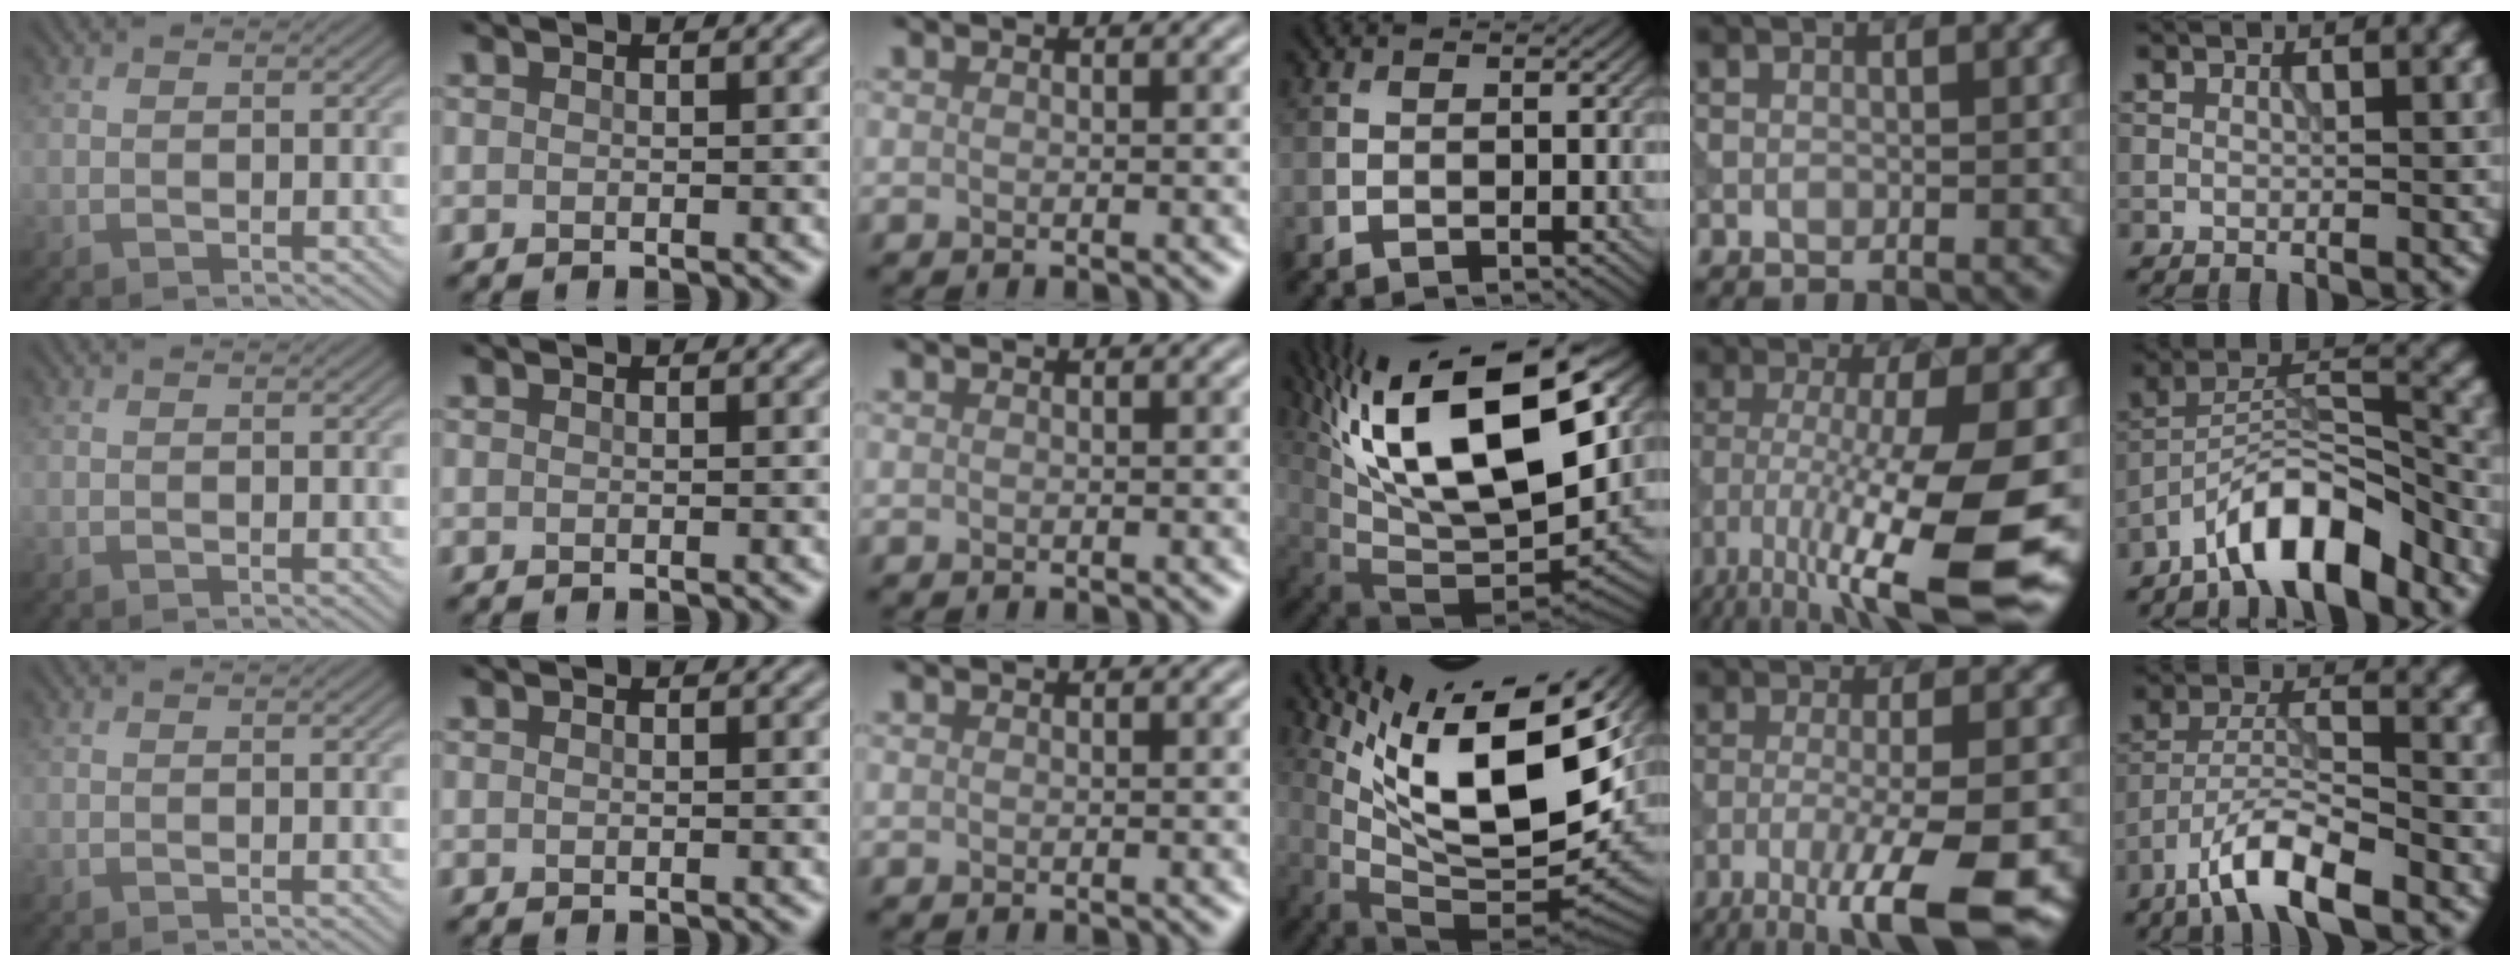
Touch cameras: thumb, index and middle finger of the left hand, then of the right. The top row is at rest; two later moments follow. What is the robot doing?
{"motion": "dispense", "object": "syringe"}